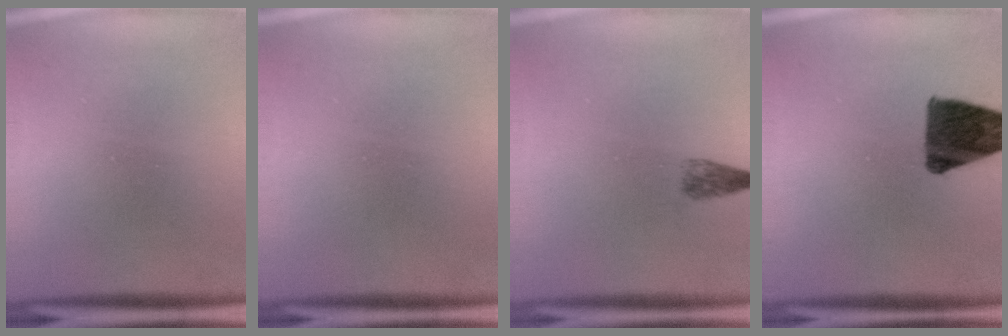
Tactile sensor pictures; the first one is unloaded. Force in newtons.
{"total": 1.6}
{"total": 1.4}
{"total": 11.6}